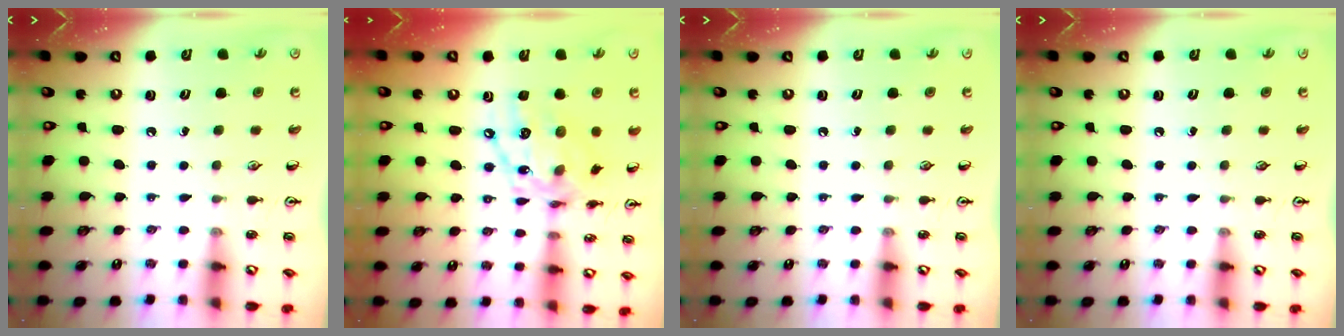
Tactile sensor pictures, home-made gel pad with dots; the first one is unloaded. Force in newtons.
{"total": 15.3, "press": 15.3, "slide": 1.0}
{"total": 0.0}
{"total": 0.0}